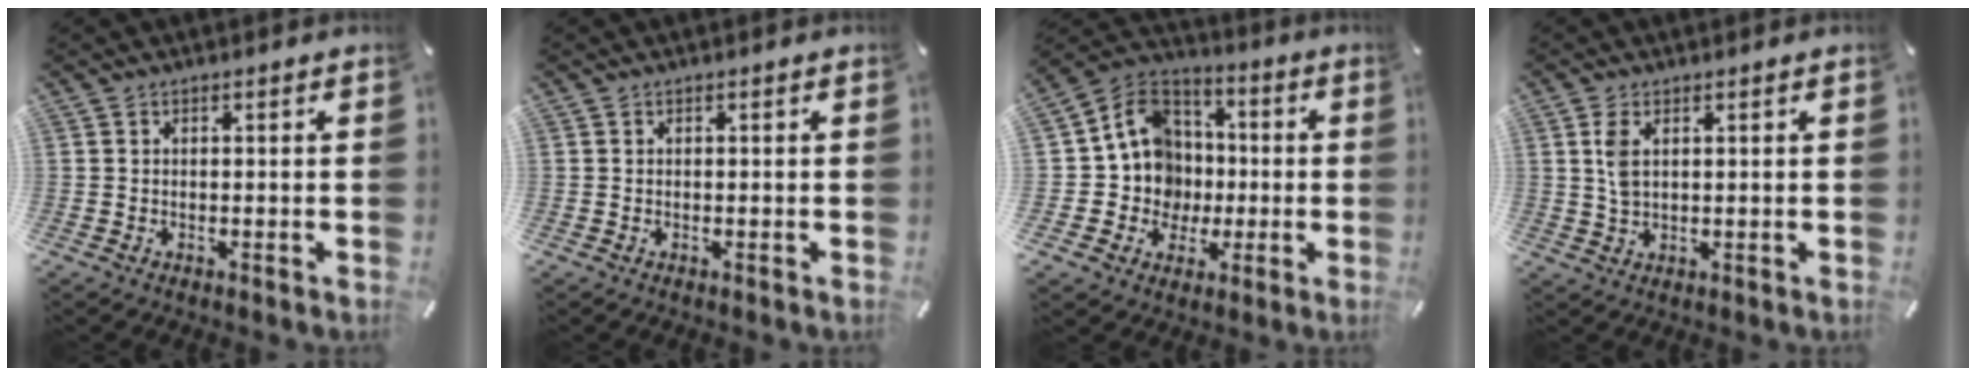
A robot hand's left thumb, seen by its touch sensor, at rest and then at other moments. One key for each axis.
{"total": 0.0}
{"total": 12.9, "fx": -0.7, "fy": 12.5, "fz": 3.1, "tx": -0.071, "ty": 0.003, "tz": -0.003}
{"total": 3.9, "fx": 1.2, "fy": 1.9, "fz": 3.2, "tx": -0.077, "ty": 0.003, "tz": 0.017}